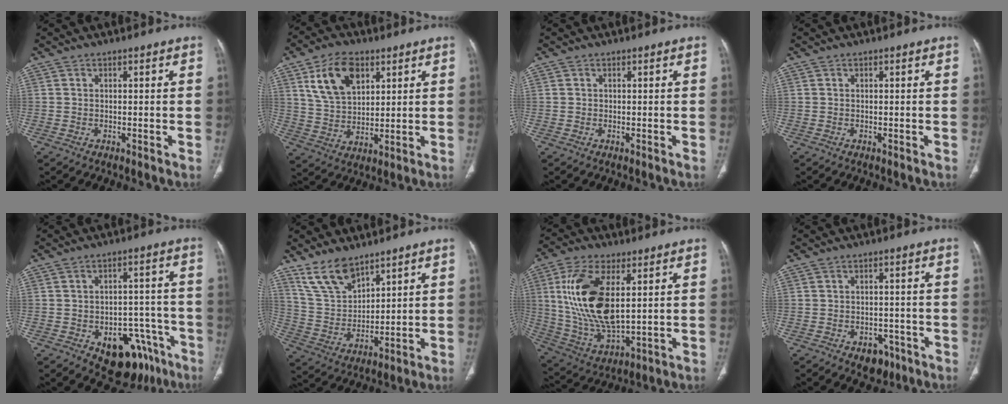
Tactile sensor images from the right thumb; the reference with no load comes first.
{"total": 12.1, "force": [5.5, 7.4, 7.8], "torque": [-0.120, -0.016, 0.109]}
{"total": 0.0}
{"total": 0.0}
{"total": 14.5, "force": [-7.8, 8.9, 8.4], "torque": [-0.061, 0.055, -0.098]}
{"total": 10.3, "force": [7.8, 4.7, 4.8], "torque": [-0.079, -0.038, 0.171]}
{"total": 18.4, "force": [3.9, 8.7, 15.8], "torque": [-0.318, -0.019, 0.084]}
{"total": 4.9, "force": [-2.7, 3.4, 2.2], "torque": [-0.007, 0.016, -0.029]}